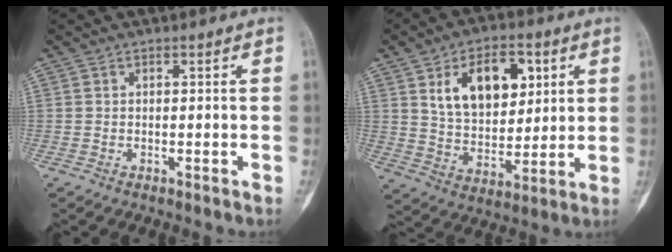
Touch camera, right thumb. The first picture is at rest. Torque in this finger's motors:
{"motor_torque": [-0.89, 1.93, 0.39, -0.15, 0.18]}